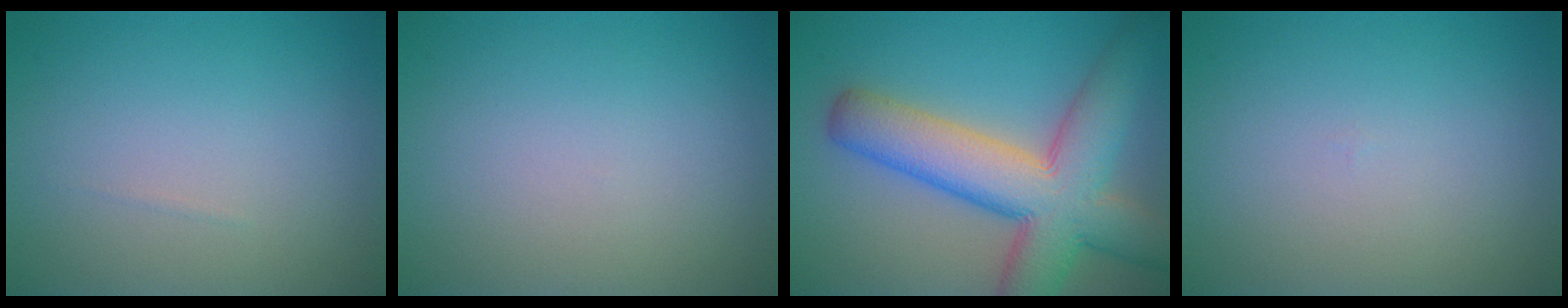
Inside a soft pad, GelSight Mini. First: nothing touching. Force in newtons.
{"total": 0.0}
{"total": 10.6, "press": 10.5, "slide": 0.4}
{"total": 0.0}